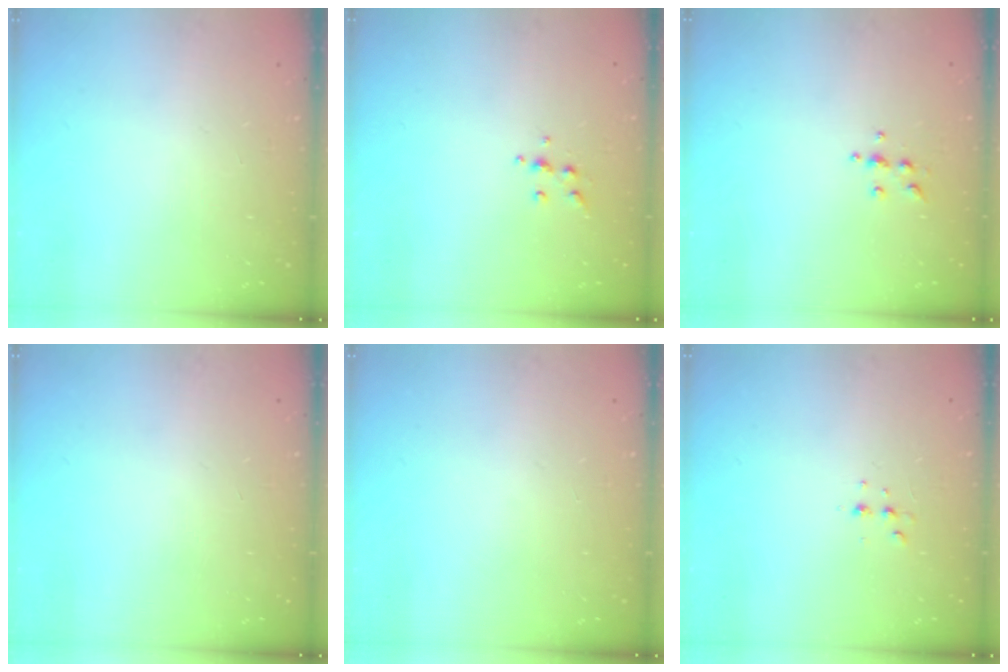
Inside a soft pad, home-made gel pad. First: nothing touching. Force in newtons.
{"total": 5.0, "press": 4.8, "slide": 1.0}
{"total": 4.9, "press": 4.9, "slide": 0.7}
{"total": 0.0}
{"total": 0.0}
{"total": 3.5, "press": 3.4, "slide": 0.5}